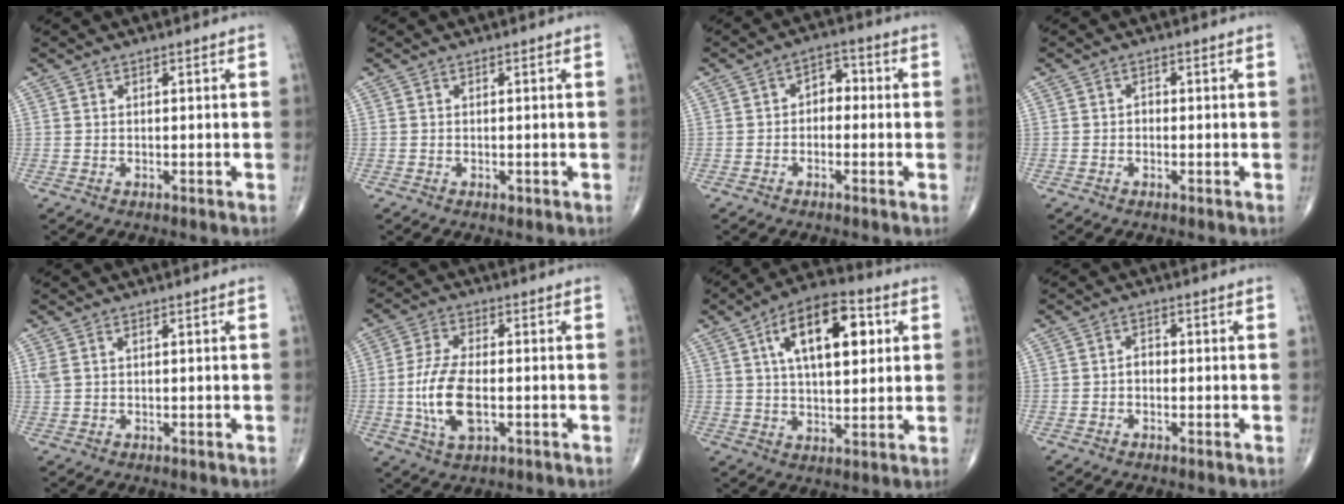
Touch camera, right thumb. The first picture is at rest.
{"total": 0.5, "force": [-0.2, 0.3, 0.4], "torque": [-0.004, -0.001, -0.003]}
{"total": 4.3, "force": [-0.4, 3.0, 3.1], "torque": [-0.021, 0.021, -0.021]}
{"total": 1.0, "force": [-0.3, 0.7, 0.6], "torque": [-0.002, 0.003, -0.010]}
{"total": 1.8, "force": [0.8, 0.9, 1.3], "torque": [-0.042, 0.016, 0.026]}
{"total": 10.4, "force": [-1.7, 4.9, 9.1], "torque": [-0.188, 0.004, -0.033]}
{"total": 15.9, "force": [5.0, 7.5, 13.1], "torque": [-0.188, 0.002, 0.076]}
{"total": 1.7, "force": [-0.4, 1.2, 1.1], "torque": [-0.008, 0.007, -0.013]}